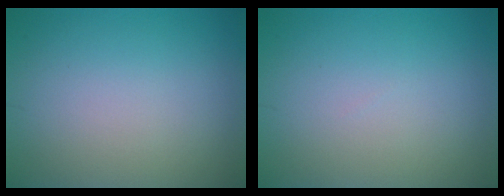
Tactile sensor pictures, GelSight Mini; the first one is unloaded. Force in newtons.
{"total": 0.0}